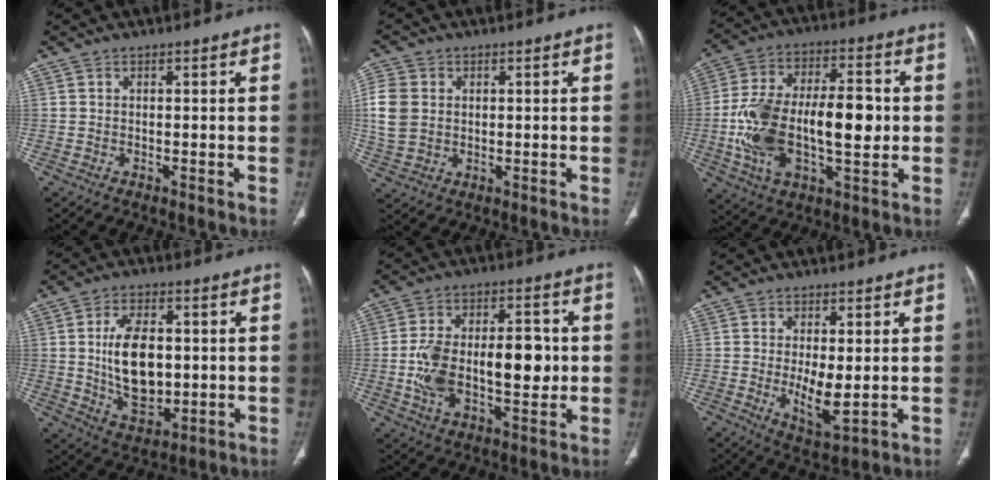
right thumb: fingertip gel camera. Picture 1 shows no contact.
{"total": 8.6, "force": [1.1, 6.9, 5.0], "torque": [-0.107, 0.002, 0.023]}
{"total": 22.1, "force": [-1.5, 10.9, 19.1], "torque": [-0.348, 0.024, -0.020]}
{"total": 13.3, "force": [0.7, 7.9, 10.6], "torque": [-0.163, -0.010, 0.024]}
{"total": 17.0, "force": [-0.8, 9.2, 14.3], "torque": [-0.229, 0.025, -0.006]}
{"total": 7.1, "force": [-0.3, 2.8, 6.5], "torque": [-0.108, -0.019, 0.004]}